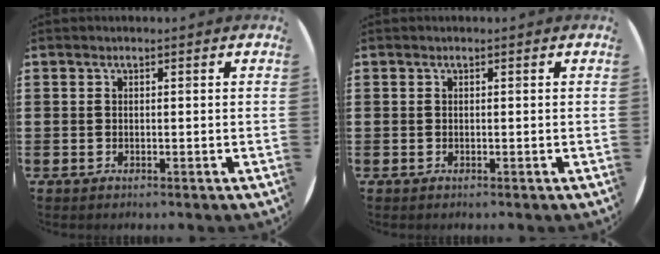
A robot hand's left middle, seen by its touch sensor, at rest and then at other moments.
{"total": 0.0}